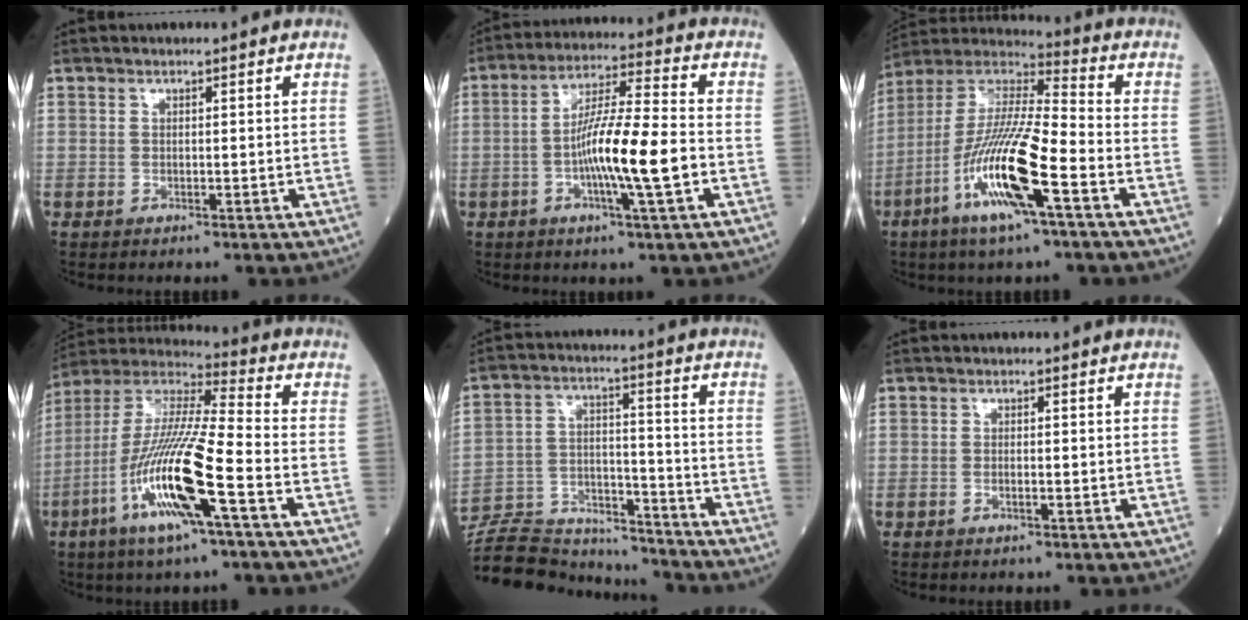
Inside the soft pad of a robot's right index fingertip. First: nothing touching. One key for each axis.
{"total": 11.4, "fx": -2.7, "fy": 0.2, "fz": 11.1, "tx": -0.201, "ty": 0.001, "tz": -0.056}
{"total": 17.0, "fx": -6.8, "fy": 1.6, "fz": 15.5, "tx": -0.315, "ty": -0.016, "tz": -0.135}
{"total": 17.8, "fx": -6.6, "fy": 1.0, "fz": 16.5, "tx": -0.342, "ty": -0.018, "tz": -0.132}
{"total": 17.0, "fx": -16.4, "fy": 3.1, "fz": 3.4, "tx": -0.070, "ty": 0.021, "tz": -0.260}
{"total": 0.7, "fx": -0.3, "fy": 0.1, "fz": 0.6, "tx": -0.010, "ty": 0.001, "tz": -0.006}